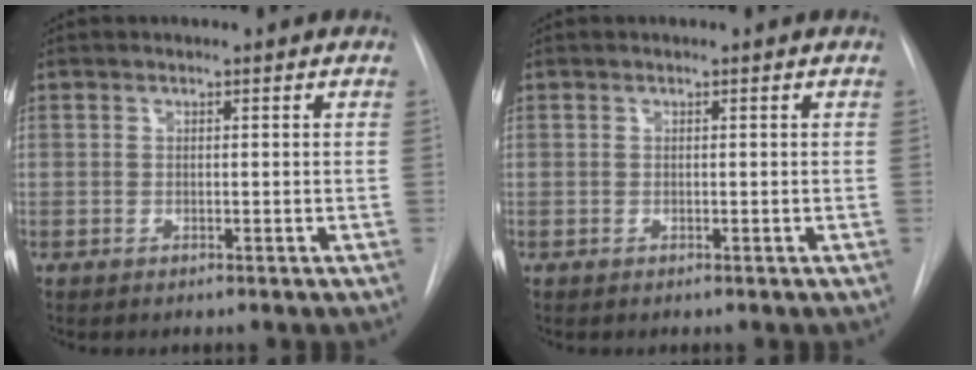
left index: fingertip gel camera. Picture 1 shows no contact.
{"total": 0.0}